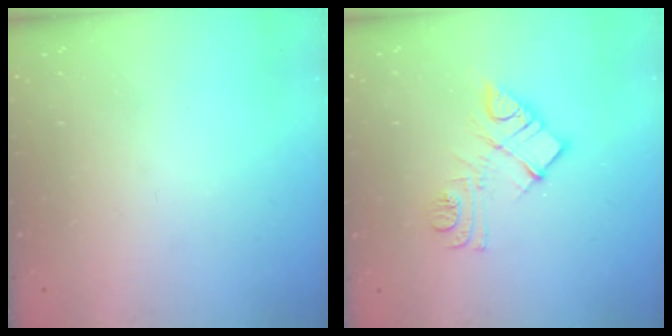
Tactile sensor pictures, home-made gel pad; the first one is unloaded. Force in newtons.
{"total": 11.1, "press": 11.1, "slide": 0.5}